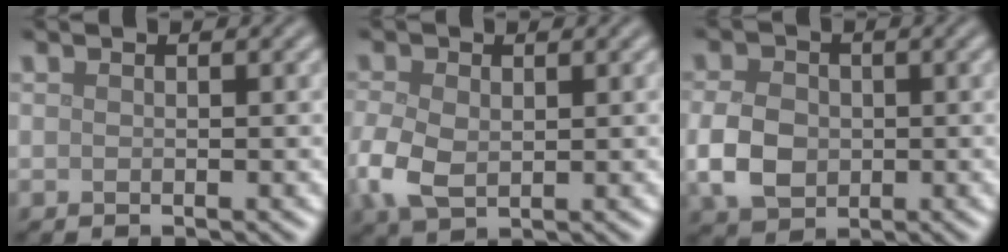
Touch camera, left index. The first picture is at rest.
{"total": 4.4, "force": [-0.6, 3.0, 3.2], "torque": [-0.087, -0.007, -0.014]}
{"total": 4.8, "force": [-0.7, 3.7, 3.0], "torque": [-0.068, -0.001, -0.020]}